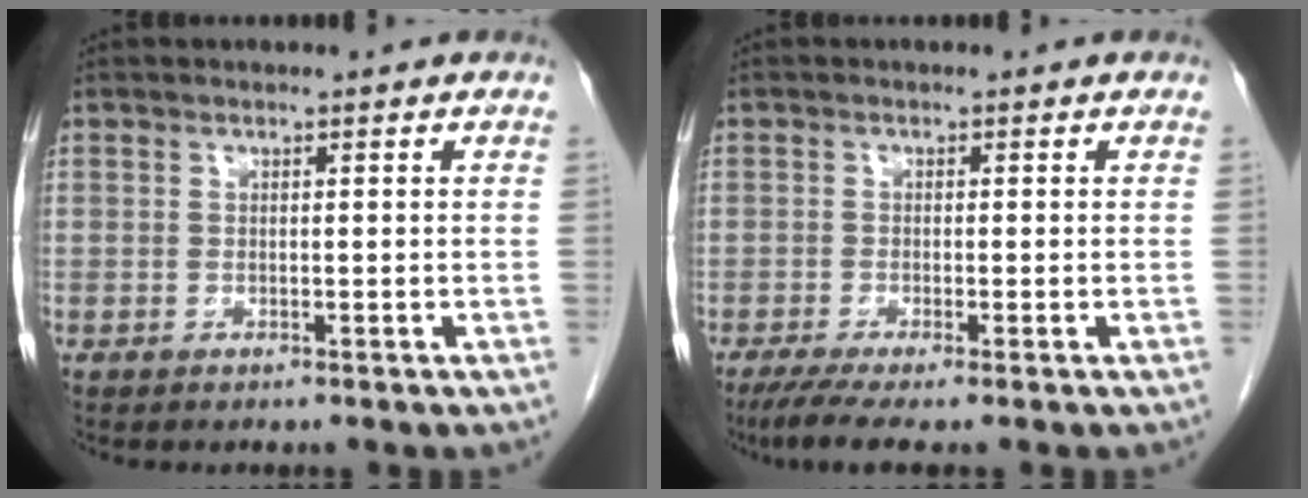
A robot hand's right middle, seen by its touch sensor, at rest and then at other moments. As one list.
[{"total": 4.6, "force": [-3.2, 0.1, 3.3], "torque": [-0.057, -0.014, -0.058]}]